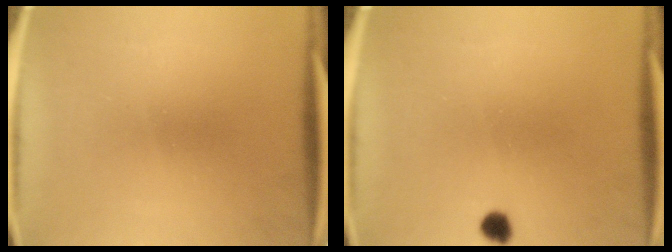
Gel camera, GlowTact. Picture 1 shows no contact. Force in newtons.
{"total": 2.0}